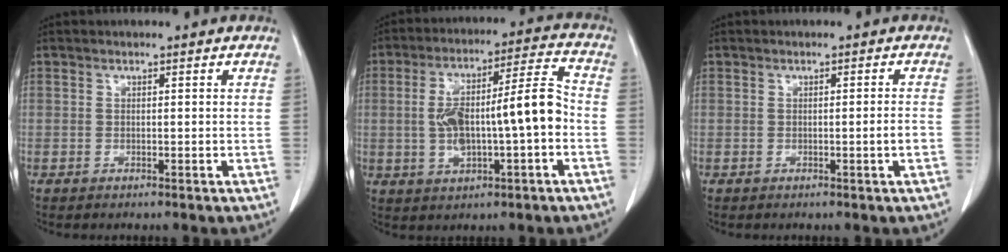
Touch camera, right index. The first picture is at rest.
{"total": 13.5, "force": [-1.5, 2.6, 13.2], "torque": [-0.232, 0.030, -0.018]}
{"total": 1.7, "force": [-0.6, -0.4, 1.5], "torque": [-0.022, -0.003, -0.009]}